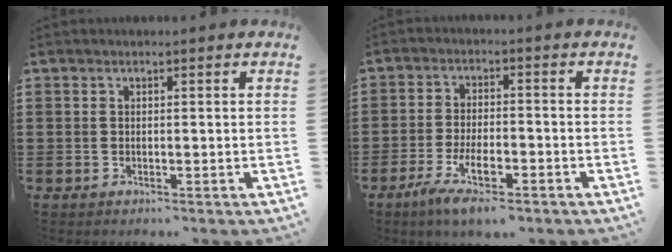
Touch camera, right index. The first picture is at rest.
{"total": 6.2, "force": [-3.8, 1.8, 4.5], "torque": [-0.095, 0.000, -0.071]}